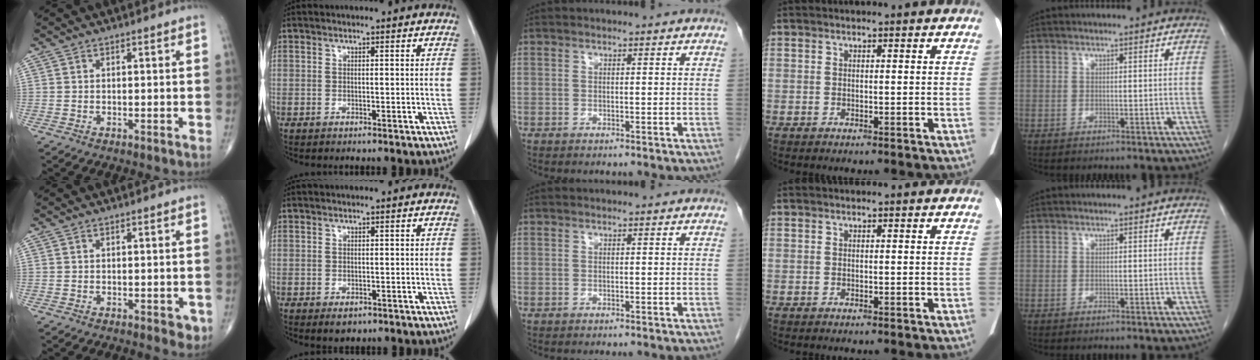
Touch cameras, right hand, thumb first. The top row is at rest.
{"thumb": {"total": 2.4, "force": [-0.6, 1.3, 1.9], "torque": [-0.005, 0.000, -0.006]}, "index": {"total": 2.1, "force": [-1.1, 1.3, 1.1], "torque": [-0.010, -0.001, -0.007]}}